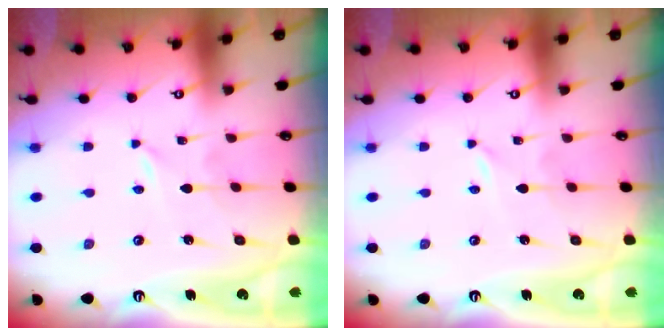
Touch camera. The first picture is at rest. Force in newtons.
{"total": 0.0}